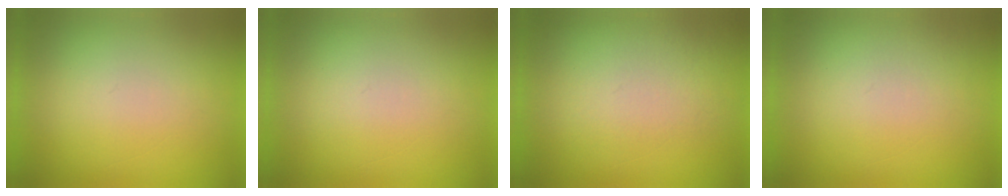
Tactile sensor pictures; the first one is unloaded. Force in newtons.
{"total": 1.1}
{"total": 3.7}
{"total": 1.2}